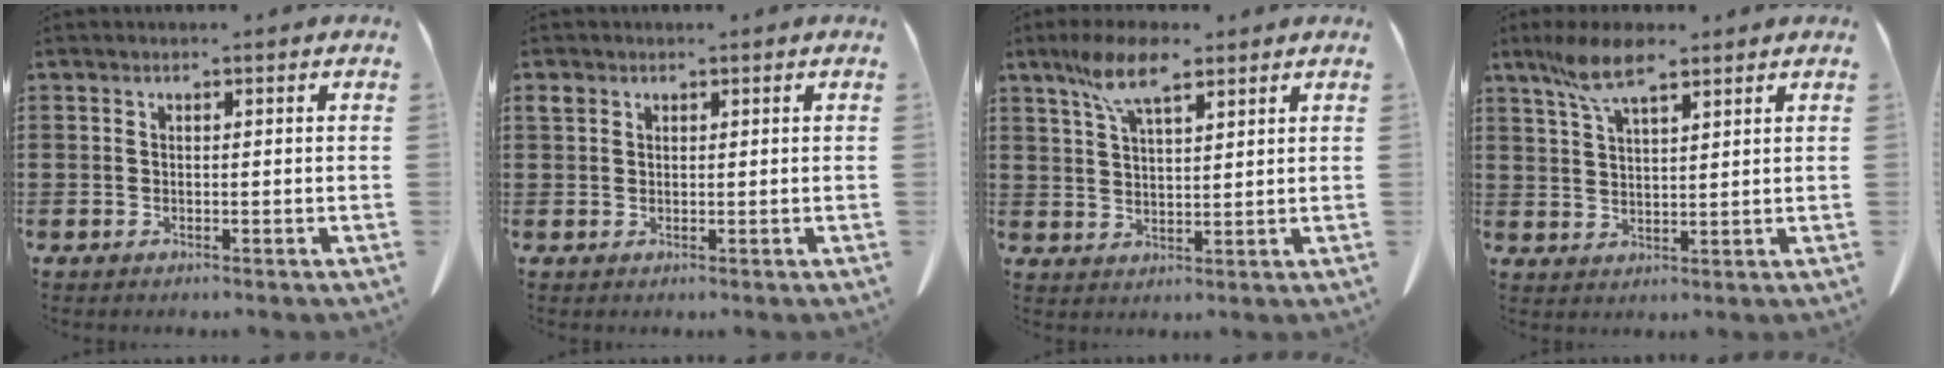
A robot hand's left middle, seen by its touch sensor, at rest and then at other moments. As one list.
[{"total": 1.1, "force": [0.6, 0.8, 0.4], "torque": [-0.012, 0.004, 0.012]}, {"total": 7.8, "force": [5.0, 2.1, 5.6], "torque": [-0.121, 0.004, 0.089]}, {"total": 6.8, "force": [4.6, 1.7, 4.7], "torque": [-0.104, -0.001, 0.083]}]